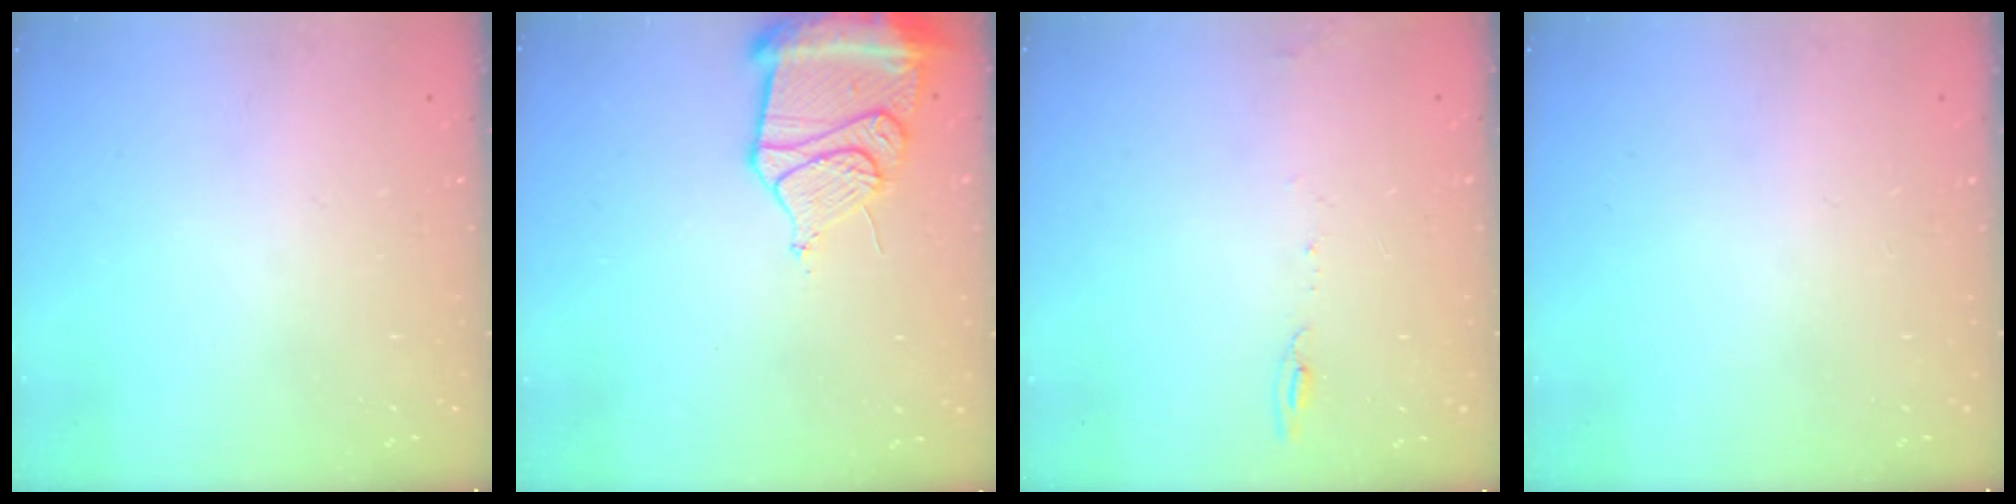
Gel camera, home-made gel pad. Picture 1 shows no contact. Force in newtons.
{"total": 15.7, "press": 15.6, "slide": 1.5}
{"total": 5.6, "press": 5.5, "slide": 0.7}
{"total": 0.0}